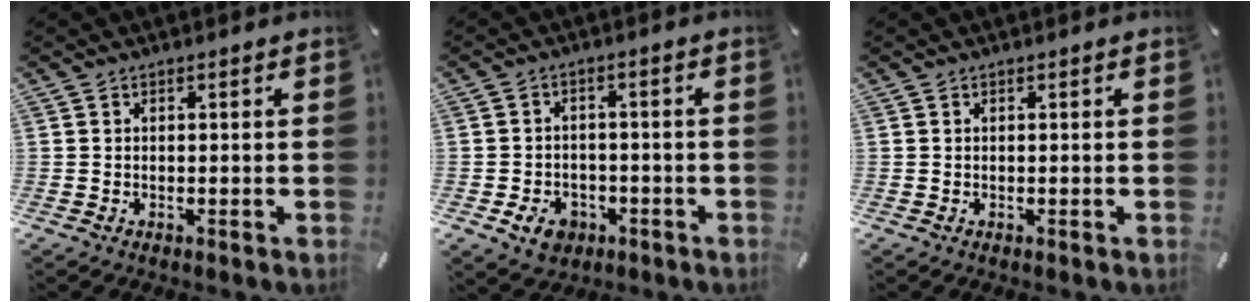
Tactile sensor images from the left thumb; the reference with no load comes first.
{"total": 6.0, "force": [-3.0, 4.6, 2.4], "torque": [-0.053, 0.015, -0.054]}
{"total": 0.0}